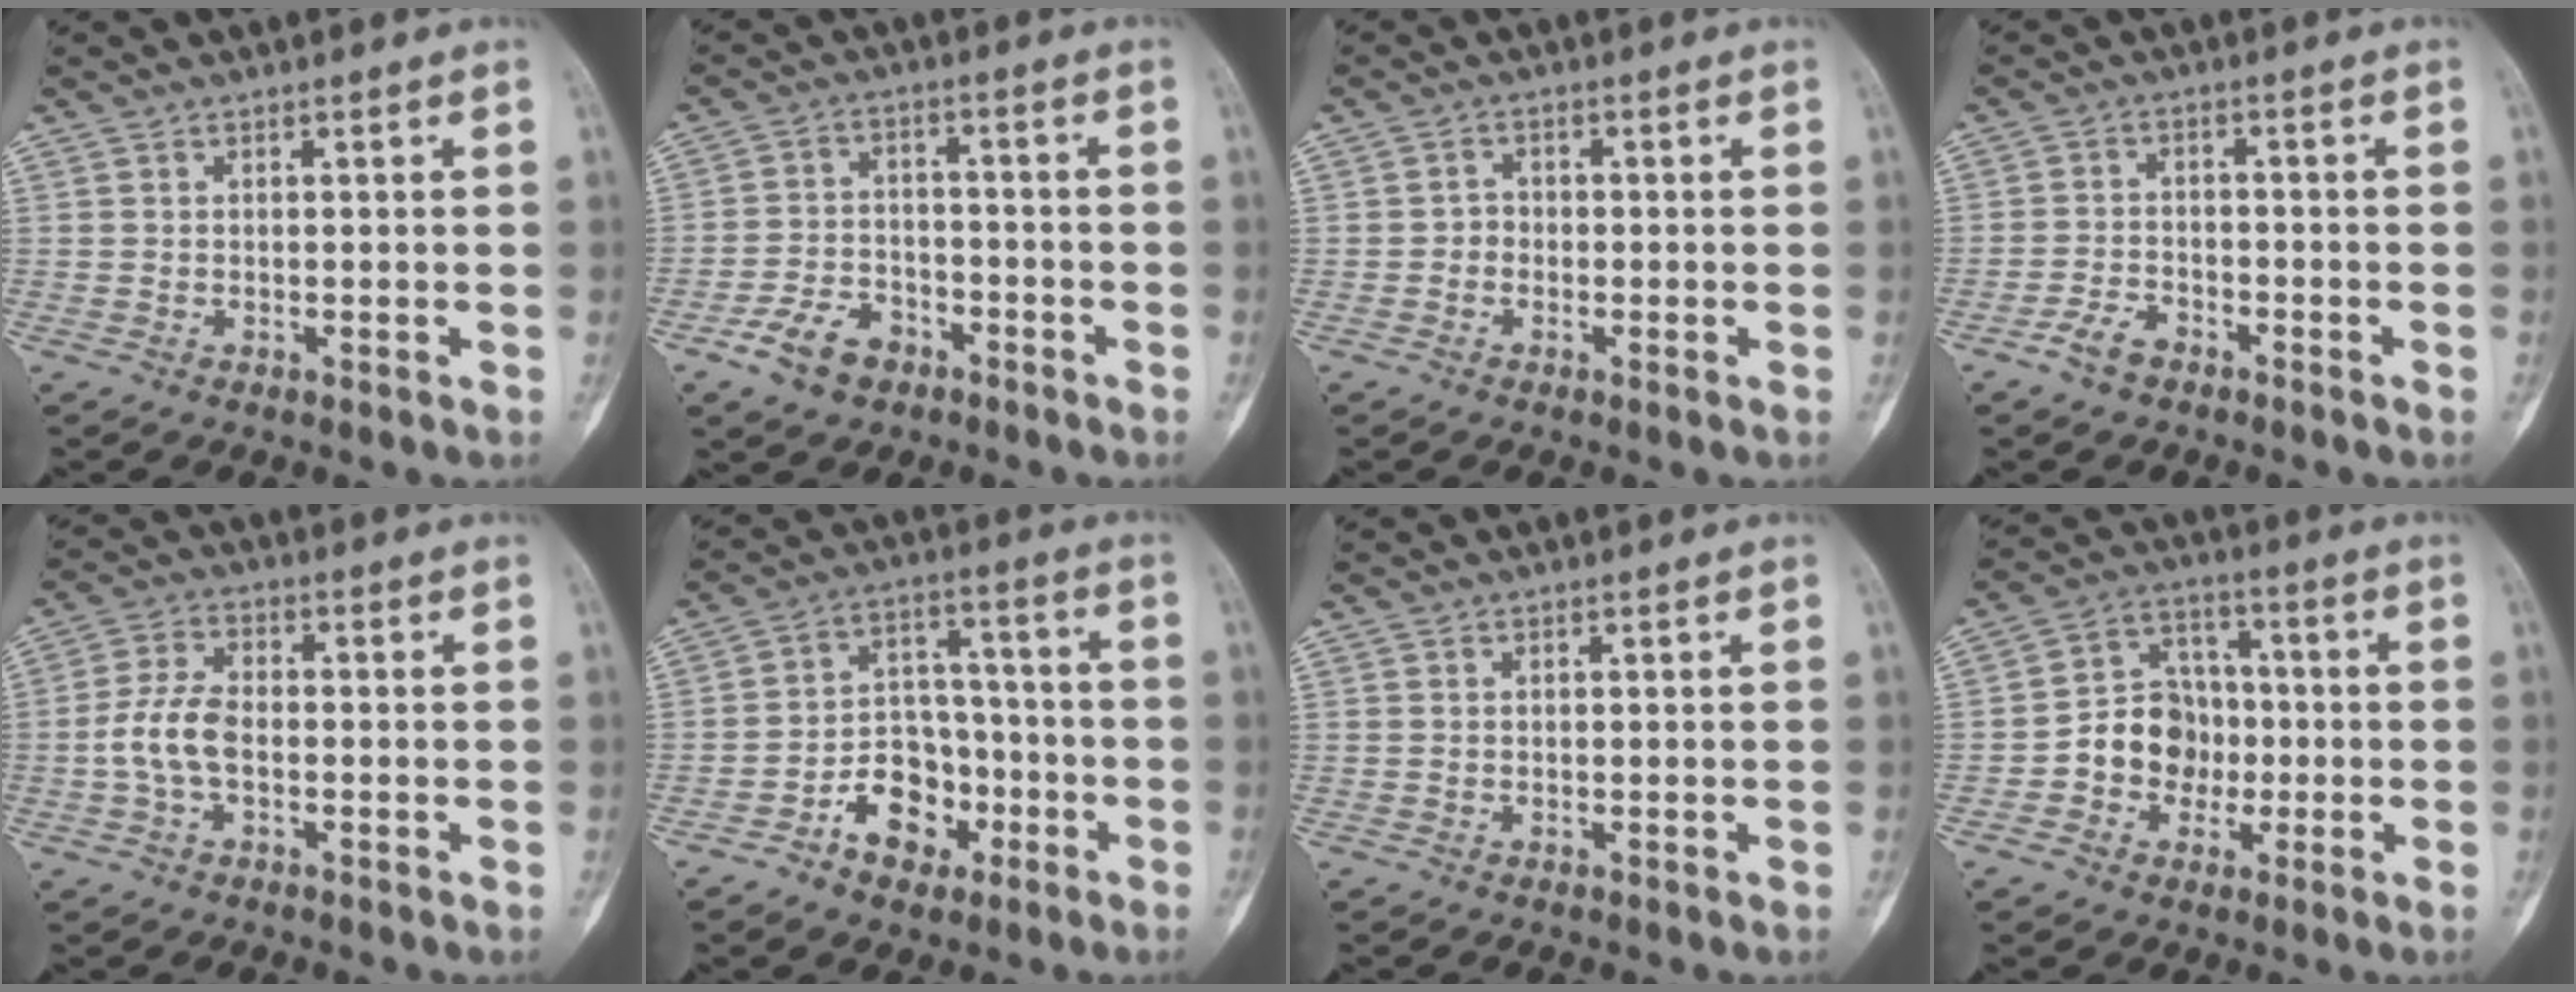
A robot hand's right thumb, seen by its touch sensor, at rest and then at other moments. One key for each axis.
{"total": 7.7, "fx": -4.7, "fy": 4.9, "fz": 3.7, "tx": -0.051, "ty": 0.032, "tz": -0.083}
{"total": 1.9, "fx": -0.7, "fy": 1.7, "fz": 0.7, "tx": 0.005, "ty": 0.008, "tz": -0.020}
{"total": 4.1, "fx": -3.0, "fy": 2.0, "fz": 2.0, "tx": -0.035, "ty": 0.019, "tz": -0.056}
{"total": 7.2, "fx": -1.3, "fy": 4.0, "fz": 5.8, "tx": -0.123, "ty": 0.020, "tz": -0.029}
{"total": 10.8, "fx": -5.1, "fy": 7.7, "fz": 5.6, "tx": -0.045, "ty": 0.053, "tz": -0.086}
{"total": 0.0}
{"total": 10.0, "fx": -2.0, "fy": 8.6, "fz": 4.7, "tx": -0.036, "ty": 0.036, "tz": -0.044}